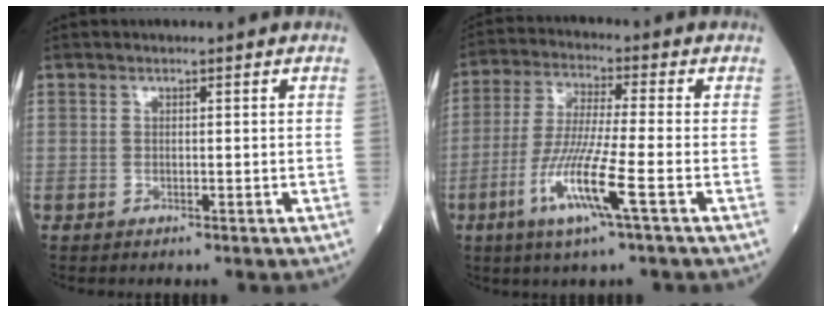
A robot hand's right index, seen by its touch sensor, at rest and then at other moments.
{"total": 10.6, "force": [-4.2, -0.4, 9.7], "torque": [-0.197, -0.019, -0.085]}